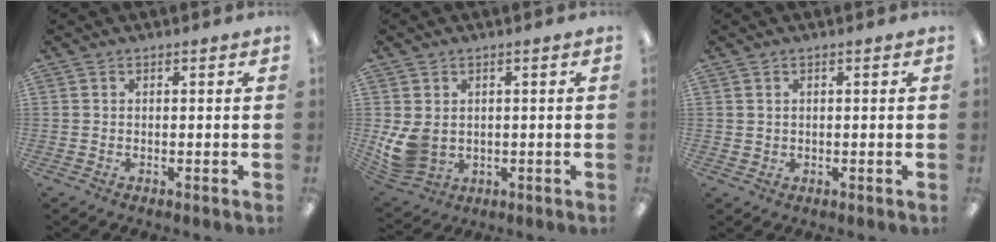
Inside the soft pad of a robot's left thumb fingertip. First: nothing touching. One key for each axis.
{"total": 8.7, "fx": 0.3, "fy": 7.2, "fz": 5.0, "tx": -0.112, "ty": 0.004, "tz": 0.012}
{"total": 2.1, "fx": 0.5, "fy": 2.1, "fz": 0.2, "tx": 0.003, "ty": -0.001, "tz": 0.007}